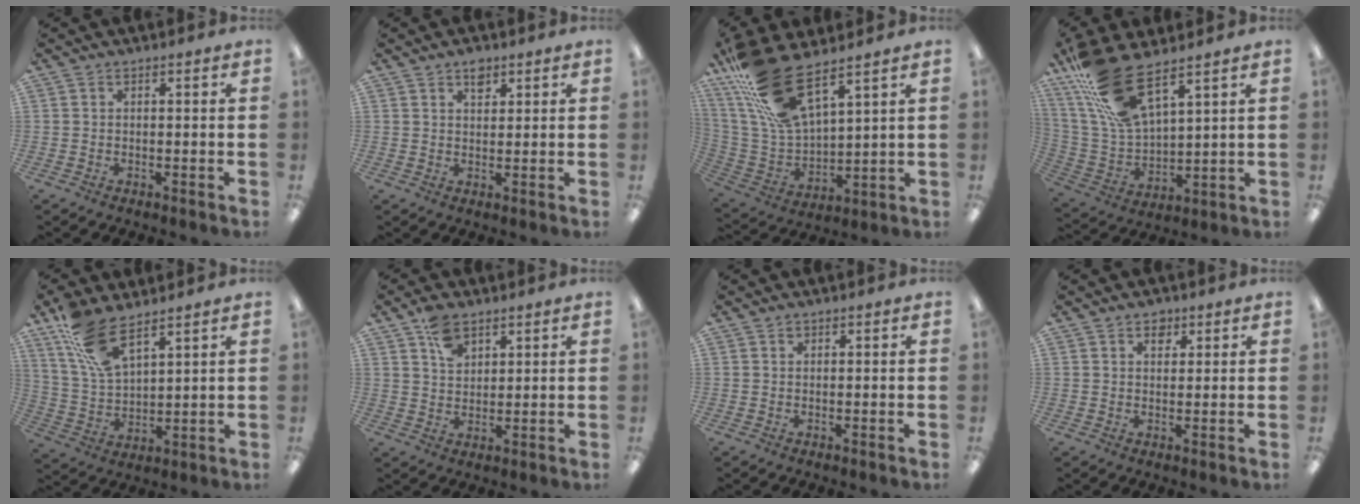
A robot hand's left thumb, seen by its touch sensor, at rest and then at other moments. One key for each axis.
{"total": 3.3, "fx": 2.2, "fy": 1.9, "fz": 1.5, "tx": -0.009, "ty": -0.008, "tz": 0.036}
{"total": 19.3, "fx": 13.2, "fy": 6.9, "fz": 12.3, "tx": -0.285, "ty": -0.073, "tz": 0.235}
{"total": 17.6, "fx": 11.8, "fy": 6.2, "fz": 11.5, "tx": -0.267, "ty": -0.056, "tz": 0.212}
{"total": 11.9, "fx": 8.6, "fy": 4.2, "fz": 7.0, "tx": -0.157, "ty": -0.033, "tz": 0.165}
{"total": 6.3, "fx": 4.1, "fy": 3.8, "fz": 3.0, "tx": -0.049, "ty": -0.010, "tz": 0.075}
{"total": 0.5, "fx": 0.4, "fy": 0.3, "fz": 0.2, "tx": -0.004, "ty": 0.001, "tz": 0.008}
{"total": 2.7, "fx": 1.9, "fy": 1.7, "fz": 1.0, "tx": 0.002, "ty": -0.008, "tz": 0.029}